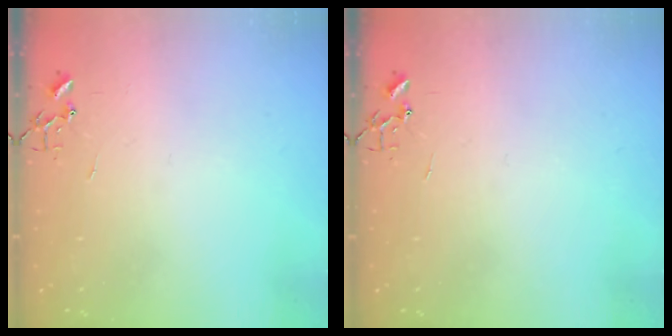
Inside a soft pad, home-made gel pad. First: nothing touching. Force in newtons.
{"total": 0.0}